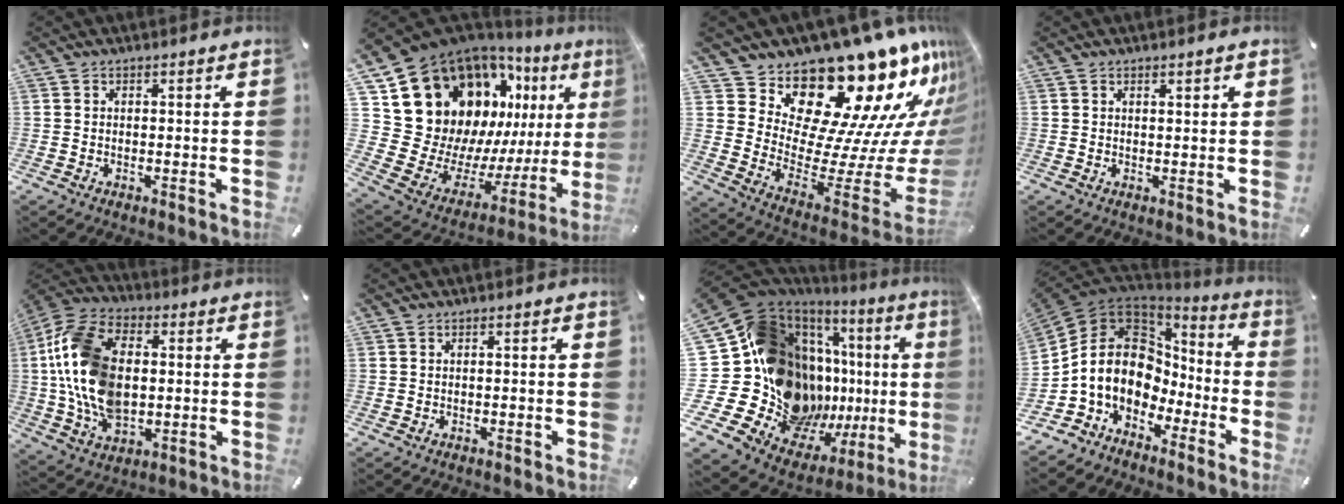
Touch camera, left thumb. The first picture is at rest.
{"total": 19.9, "force": [9.7, 15.5, 7.8], "torque": [-0.076, -0.116, 0.219]}
{"total": 22.5, "force": [16.9, 9.7, 11.3], "torque": [-0.120, -0.182, 0.311]}
{"total": 0.9, "force": [0.7, 0.3, 0.4], "torque": [-0.008, -0.001, 0.013]}
{"total": 18.7, "force": [0.6, 12.6, 13.9], "torque": [-0.319, 0.007, 0.010]}
{"total": 0.0}
{"total": 30.6, "force": [0.7, 20.3, 22.8], "torque": [-0.383, -0.099, 0.089]}
{"total": 14.9, "force": [0.2, 12.1, 8.7], "torque": [-0.183, -0.012, 0.001]}